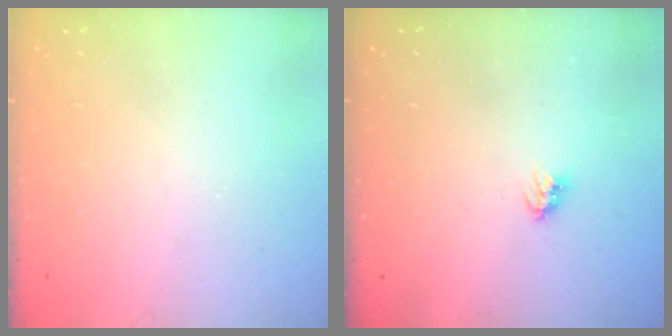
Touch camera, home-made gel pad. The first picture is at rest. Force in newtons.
{"total": 3.9, "press": 3.8, "slide": 0.4}